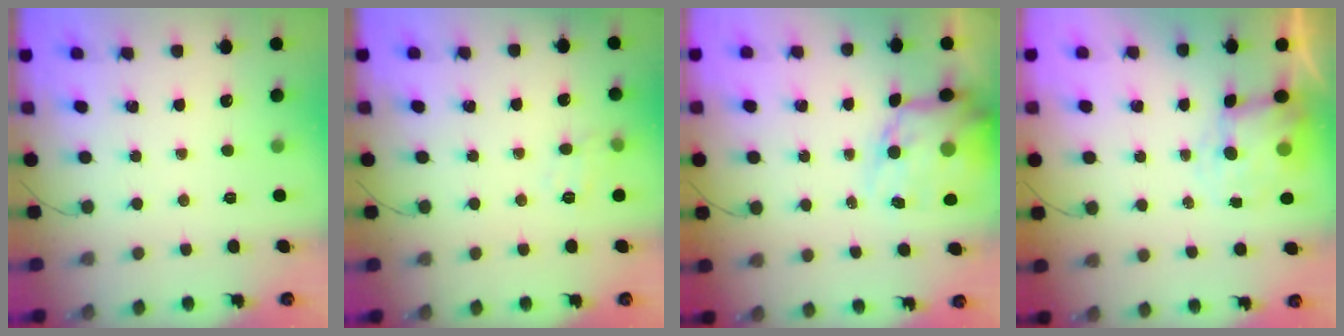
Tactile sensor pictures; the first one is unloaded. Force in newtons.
{"total": 7.8, "press": 7.8, "slide": 0.9}
{"total": 13.7, "press": 13.3, "slide": 3.5}
{"total": 7.3, "press": 7.2, "slide": 1.4}